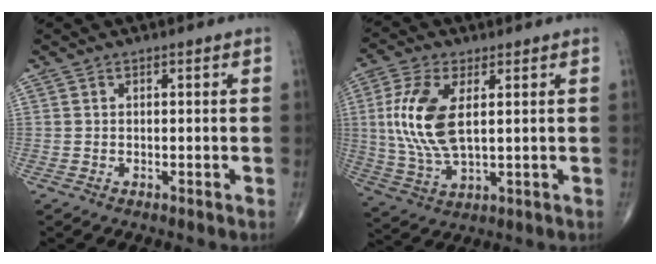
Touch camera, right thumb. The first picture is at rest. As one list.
[{"total": 12.5, "force": [2.2, 5.8, 10.9], "torque": [-0.247, -0.007, 0.050]}]